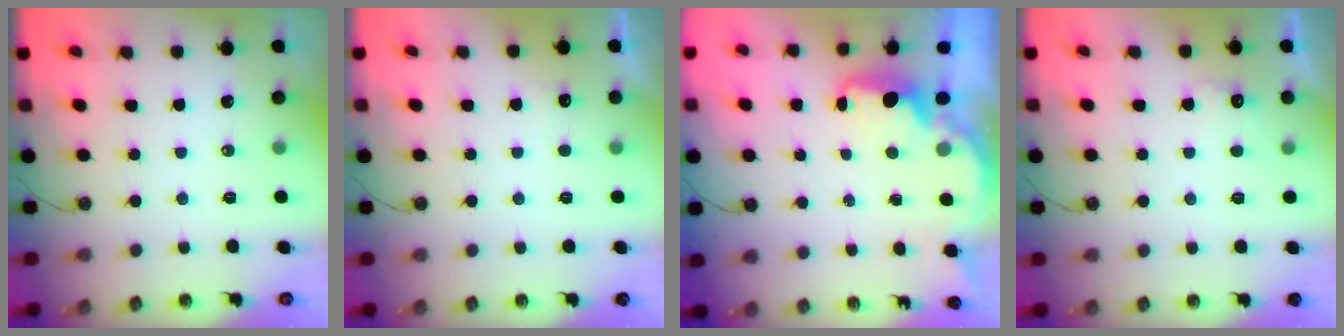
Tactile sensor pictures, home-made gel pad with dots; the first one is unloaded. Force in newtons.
{"total": 1.2, "press": 0.9, "slide": 0.8}
{"total": 2.5, "press": 2.3, "slide": 0.8}
{"total": 4.2, "press": 4.0, "slide": 1.1}